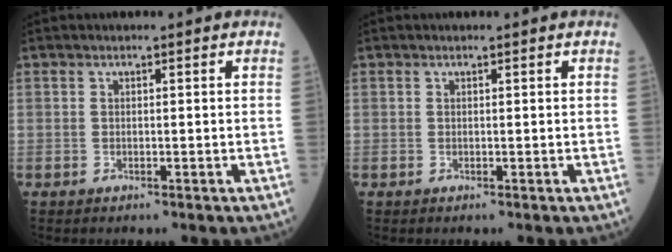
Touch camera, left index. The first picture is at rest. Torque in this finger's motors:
{"motor_torque": [-0.01, 0.06, -0.01, -0.01]}